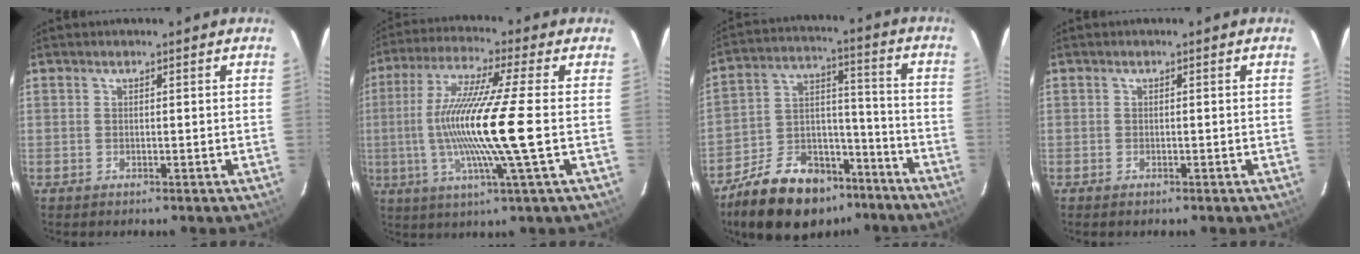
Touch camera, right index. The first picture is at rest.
{"total": 15.4, "force": [-1.8, -1.5, 15.2], "torque": [-0.288, -0.011, -0.036]}
{"total": 20.0, "force": [-14.2, 10.5, 9.4], "torque": [-0.190, 0.039, -0.215]}
{"total": 0.7, "force": [-0.5, 0.3, 0.3], "torque": [-0.007, -0.001, -0.010]}